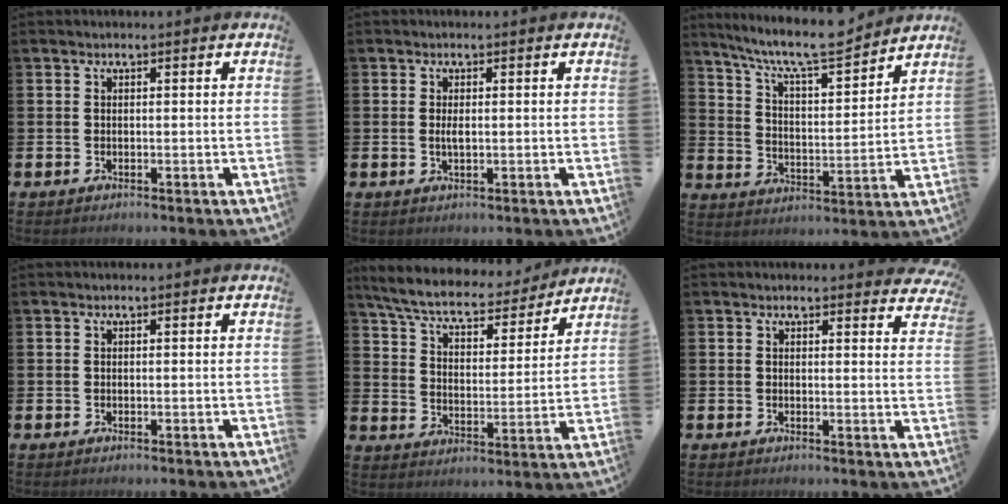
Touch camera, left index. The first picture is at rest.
{"total": 1.5, "force": [0.1, 0.5, 1.4], "torque": [-0.024, 0.002, 0.000]}
{"total": 9.7, "force": [8.8, 1.2, 4.0], "torque": [-0.096, -0.060, 0.150]}
{"total": 0.0}
{"total": 7.6, "force": [6.9, 1.7, 2.7], "torque": [-0.089, -0.044, 0.118]}
{"total": 1.8, "force": [1.8, 0.4, 0.0], "torque": [0.004, -0.007, 0.031]}